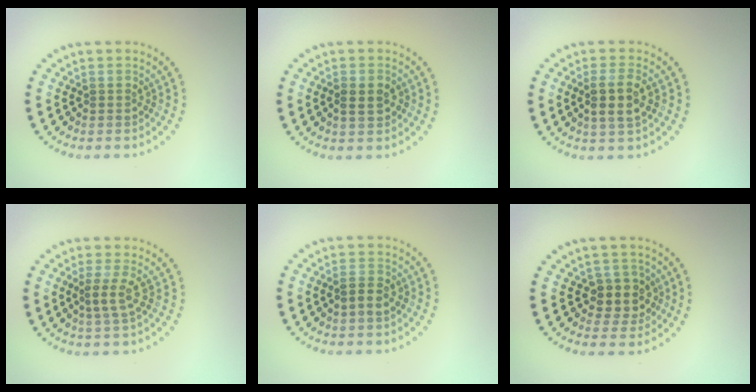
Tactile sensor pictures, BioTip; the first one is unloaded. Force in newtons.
{"total": 2.1, "press": 2.1, "slide": 0.2}
{"total": 2.8, "press": 2.7, "slide": 0.9}
{"total": 1.8, "press": 1.4, "slide": 1.0}
{"total": 2.0, "press": 2.0, "slide": 0.3}
{"total": 2.9, "press": 2.5, "slide": 1.5}